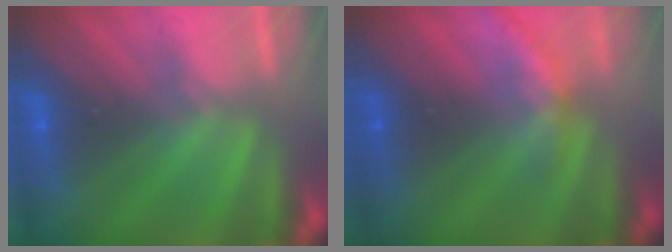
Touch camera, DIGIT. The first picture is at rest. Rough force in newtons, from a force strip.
{"total": 1.9}